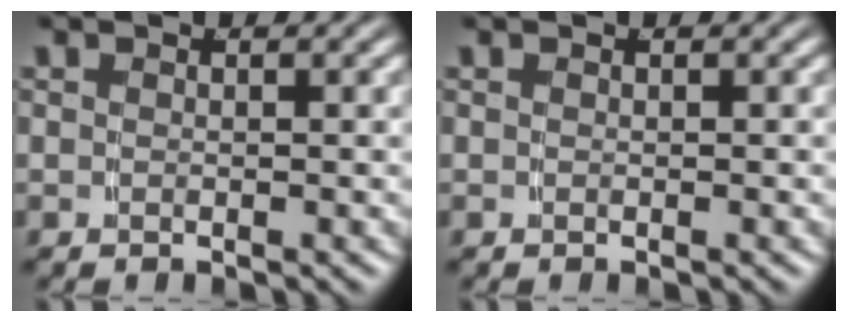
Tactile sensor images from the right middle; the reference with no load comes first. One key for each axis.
{"total": 0.0}